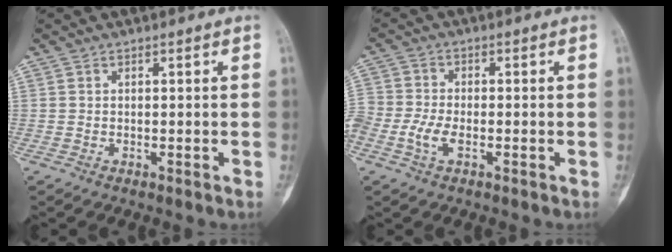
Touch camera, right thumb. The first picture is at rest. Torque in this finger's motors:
{"motor_torque": [-0.01, 0.24, 0.48, 0.42, 0.14]}